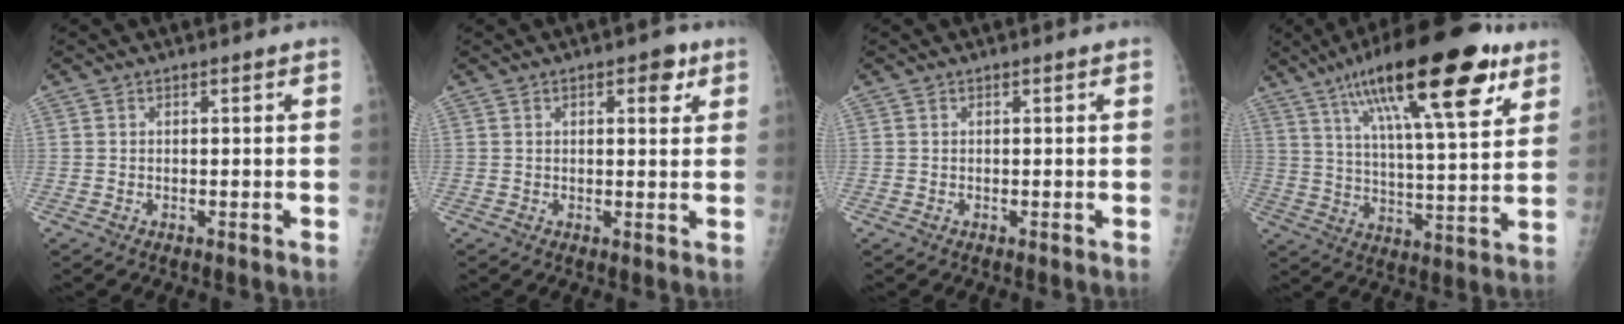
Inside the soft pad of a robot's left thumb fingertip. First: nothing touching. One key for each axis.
{"total": 4.3, "fx": 1.9, "fy": 2.0, "fz": 3.3, "tx": -0.029, "ty": -0.004, "tz": 0.021}
{"total": 0.0}
{"total": 25.3, "fx": 13.8, "fy": 6.9, "fz": 20.0, "tx": -0.309, "ty": -0.020, "tz": 0.221}